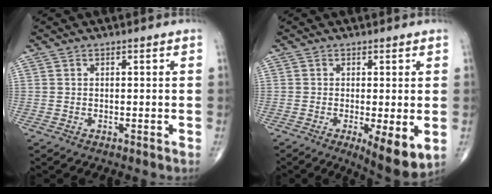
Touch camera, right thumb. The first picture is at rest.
{"total": 7.8, "force": [-1.8, 2.2, 7.3], "torque": [-0.108, -0.024, -0.025]}